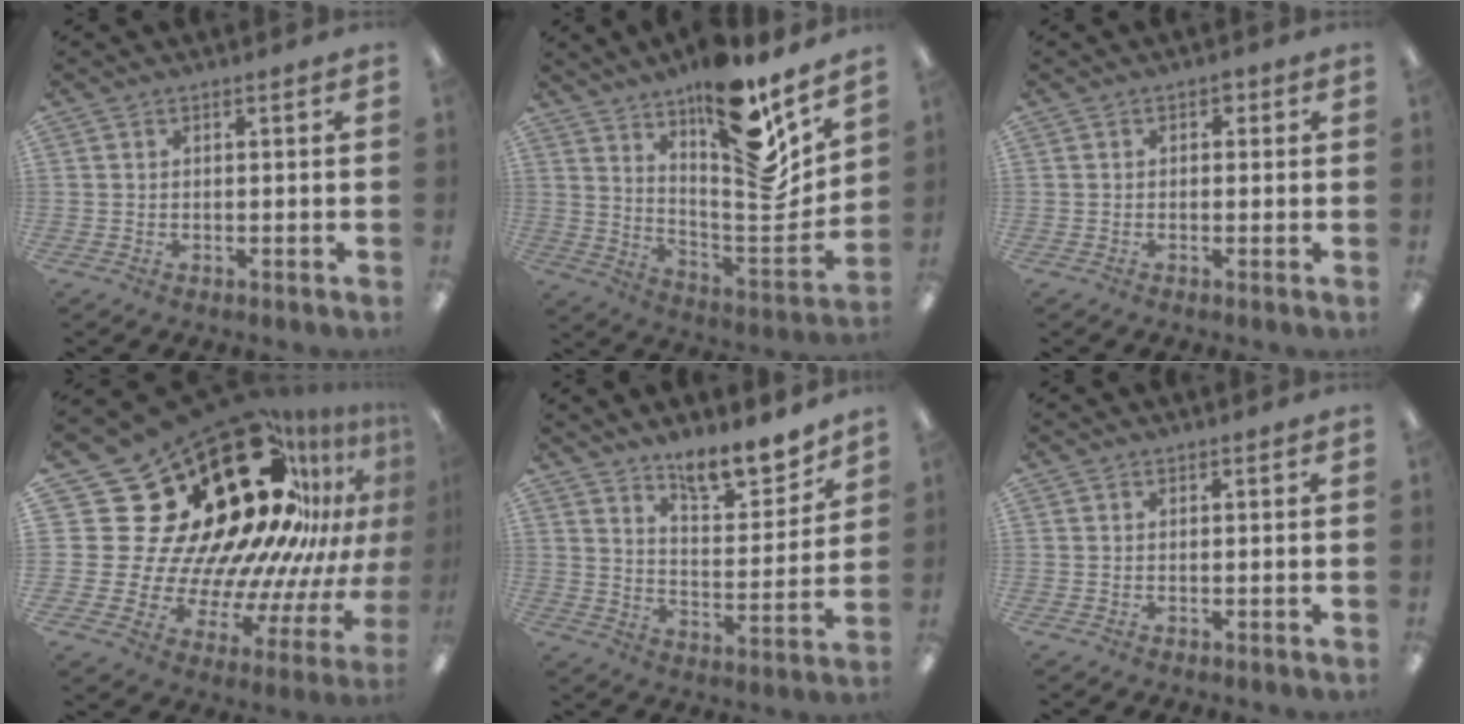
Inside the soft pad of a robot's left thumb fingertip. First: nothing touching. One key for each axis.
{"total": 19.1, "fx": 13.5, "fy": 4.7, "fz": 12.7, "tx": -0.174, "ty": -0.125, "tz": 0.217}
{"total": 1.7, "fx": 0.0, "fy": 1.4, "fz": 1.0, "tx": -0.011, "ty": 0.006, "tz": -0.003}
{"total": 40.3, "fx": 18.2, "fy": 23.5, "fz": 27.3, "tx": -0.378, "ty": -0.219, "tz": 0.403}
{"total": 11.2, "fx": 9.3, "fy": 3.7, "fz": 4.9, "tx": -0.050, "ty": -0.071, "tz": 0.161}
{"total": 0.0}